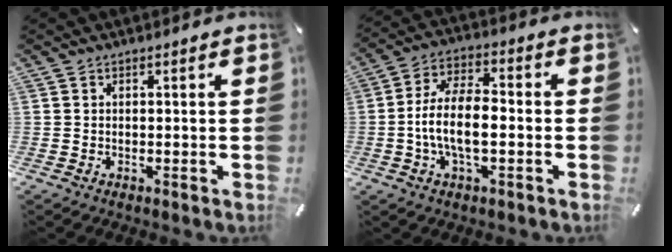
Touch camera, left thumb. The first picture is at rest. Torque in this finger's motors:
{"motor_torque": [1.23, 3.04, 0.99, -0.36, 0.59]}